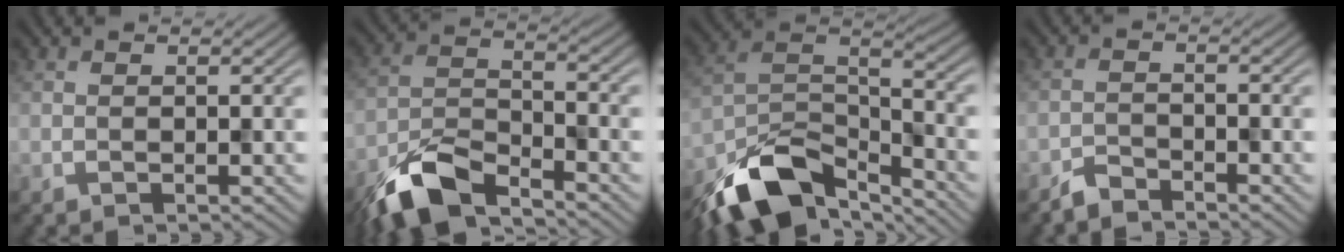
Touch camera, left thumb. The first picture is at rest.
{"total": 9.0, "force": [-6.9, 2.9, 5.0], "torque": [-0.098, -0.009, -0.151]}
{"total": 13.2, "force": [-9.4, 5.3, 7.6], "torque": [-0.156, -0.014, -0.183]}
{"total": 2.4, "force": [-2.3, 0.5, 0.5], "torque": [-0.008, 0.000, -0.052]}